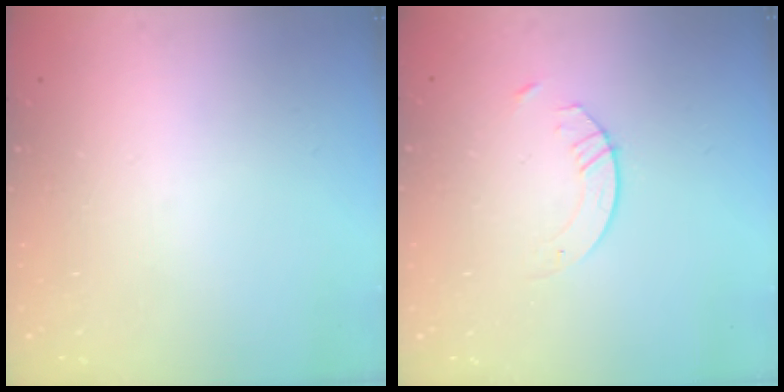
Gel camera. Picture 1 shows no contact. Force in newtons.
{"total": 2.9, "press": 2.9, "slide": 0.3}